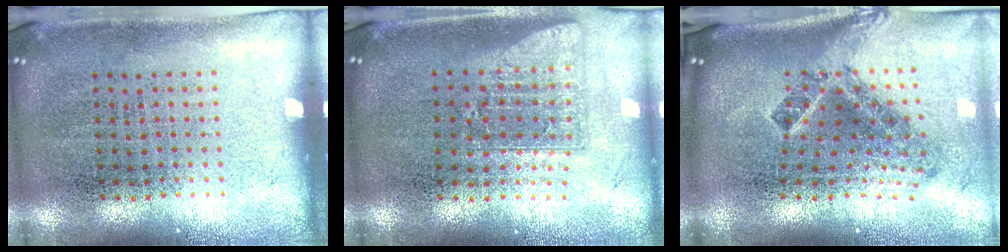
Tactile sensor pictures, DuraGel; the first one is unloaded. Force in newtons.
{"total": 1.6, "press": 1.2, "slide": 1.0}
{"total": 2.5, "press": 1.5, "slide": 2.0}